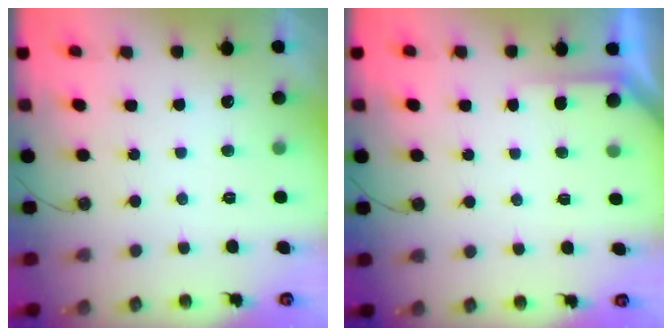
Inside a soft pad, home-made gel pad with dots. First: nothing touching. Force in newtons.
{"total": 2.9, "press": 2.8, "slide": 0.2}